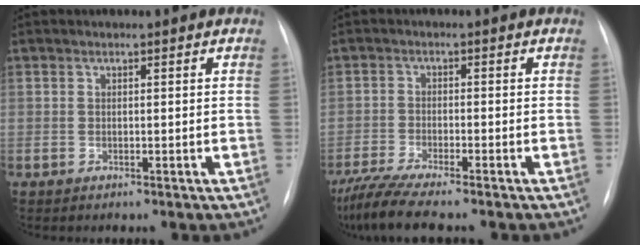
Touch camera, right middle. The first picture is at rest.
{"total": 7.3, "force": [-6.2, -0.3, 3.8], "torque": [-0.070, -0.021, -0.109]}